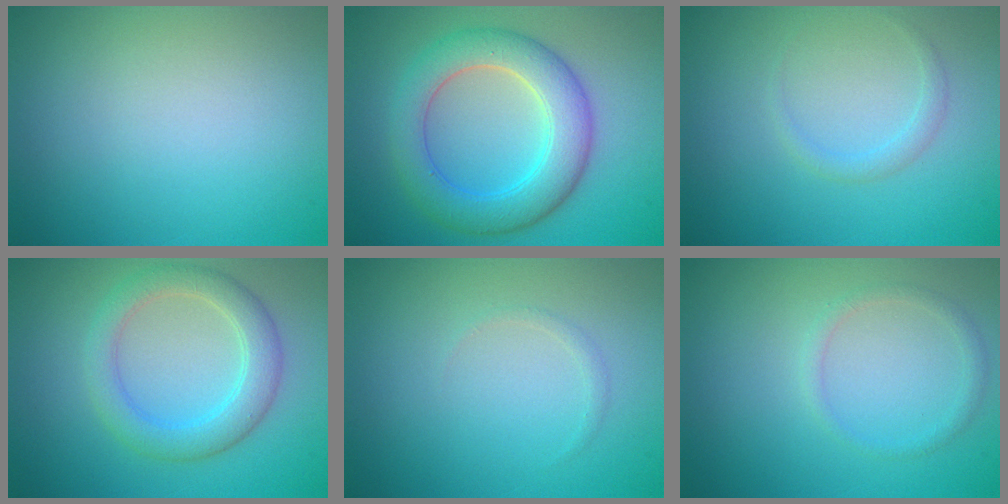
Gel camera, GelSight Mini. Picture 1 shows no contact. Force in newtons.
{"total": 6.1, "press": 6.1, "slide": 0.4}
{"total": 1.0, "press": 1.0, "slide": 0.1}
{"total": 3.8, "press": 3.8, "slide": 0.2}
{"total": 0.5, "press": 0.5, "slide": 0.1}
{"total": 1.1, "press": 1.1, "slide": 0.0}